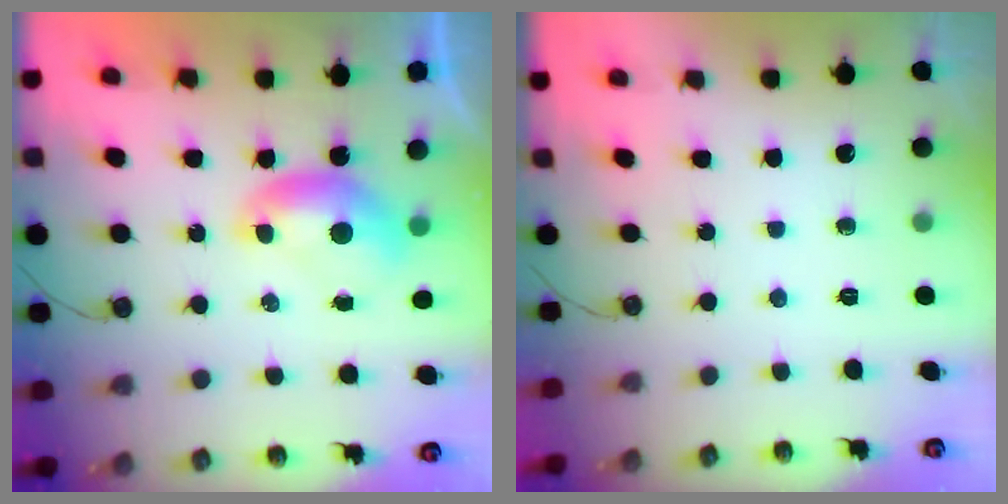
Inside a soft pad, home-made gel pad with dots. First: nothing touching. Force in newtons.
{"total": 0.0}